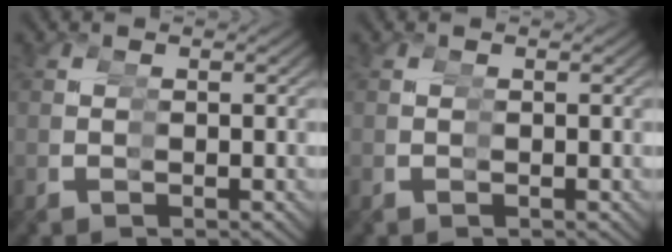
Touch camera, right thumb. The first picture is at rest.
{"total": 0.0}